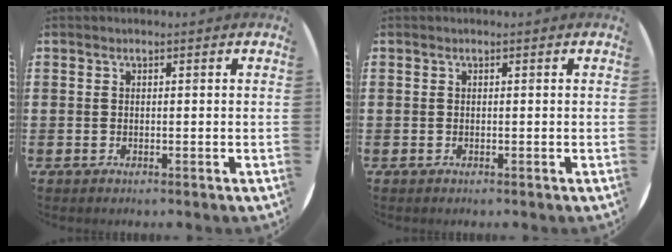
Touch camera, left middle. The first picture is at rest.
{"total": 0.0}